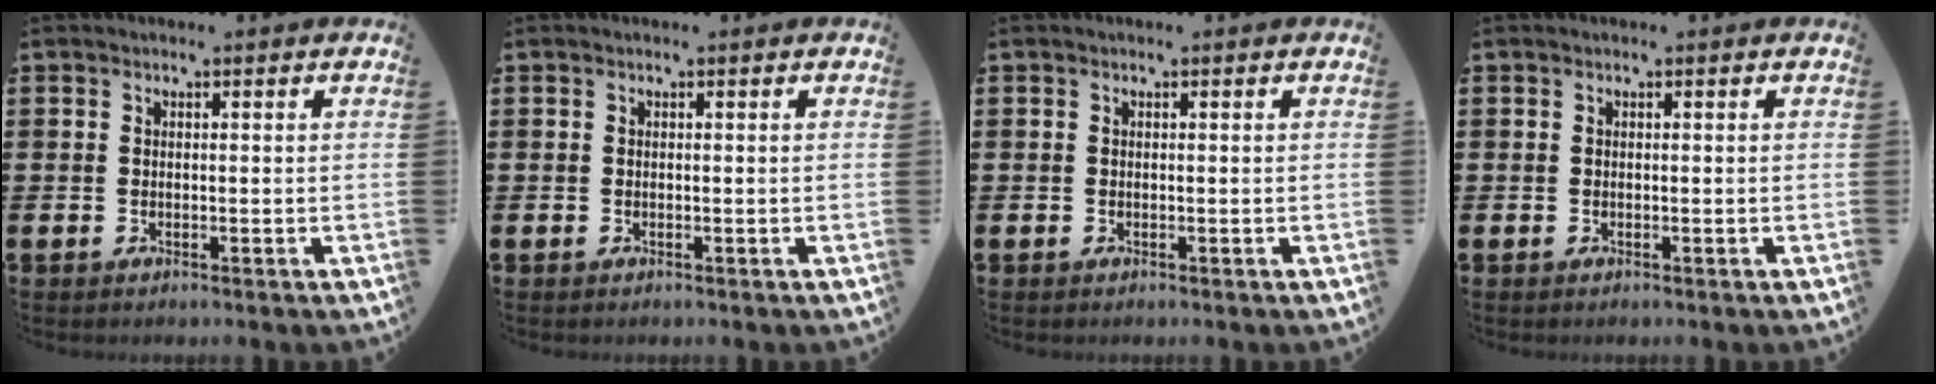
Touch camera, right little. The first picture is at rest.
{"total": 0.0}
{"total": 0.0}
{"total": 0.0}